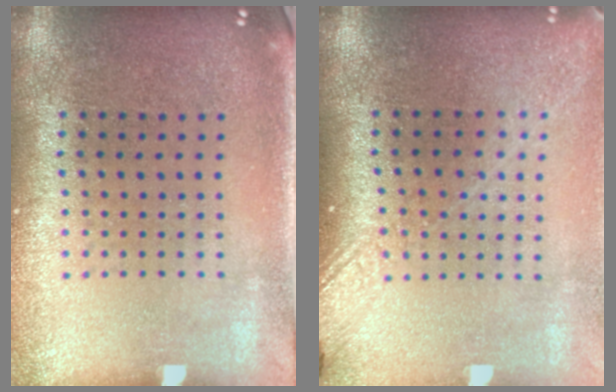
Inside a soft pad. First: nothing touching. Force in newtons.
{"total": 1.8, "press": 1.4, "slide": 1.1}